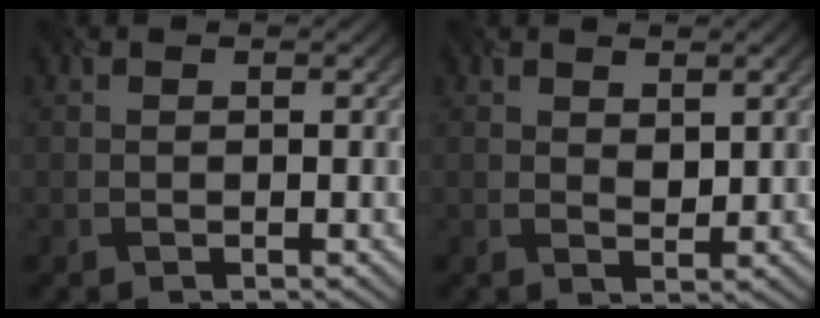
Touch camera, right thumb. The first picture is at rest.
{"total": 1.6, "force": [0.8, 0.9, 1.0], "torque": [-0.022, 0.004, 0.027]}